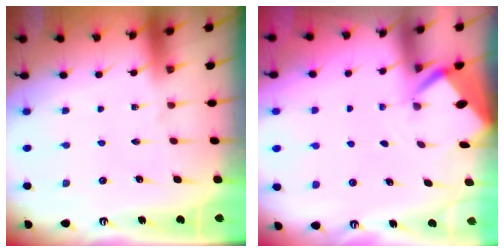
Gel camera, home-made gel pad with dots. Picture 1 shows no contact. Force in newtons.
{"total": 2.4, "press": 2.4, "slide": 0.3}